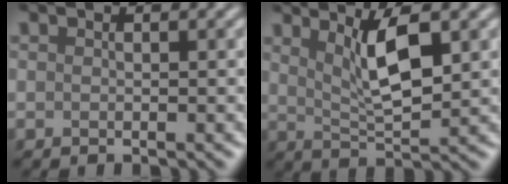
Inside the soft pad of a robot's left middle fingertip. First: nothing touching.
{"total": 4.7, "force": [1.9, 1.1, 4.1], "torque": [-0.077, -0.006, 0.038]}